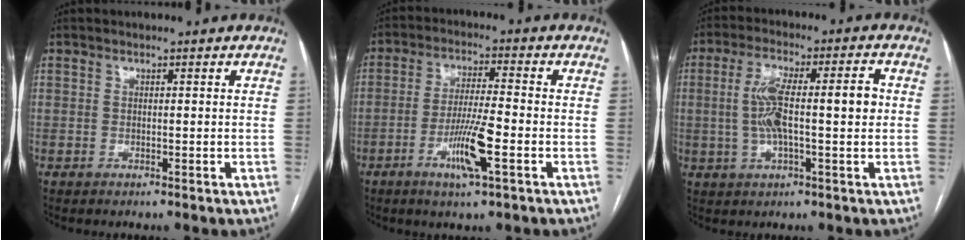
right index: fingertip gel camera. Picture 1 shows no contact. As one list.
[{"total": 8.4, "force": [-3.3, 0.5, 7.7], "torque": [-0.147, -0.009, -0.060]}, {"total": 10.4, "force": [0.4, 2.2, 10.1], "torque": [-0.186, 0.024, 0.008]}]